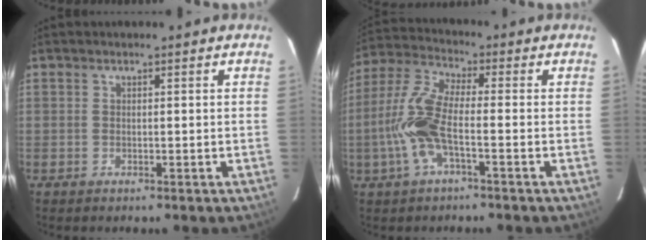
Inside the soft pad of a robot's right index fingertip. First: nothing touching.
{"total": 10.5, "force": [-2.9, 2.9, 9.7], "torque": [-0.223, 0.005, -0.060]}